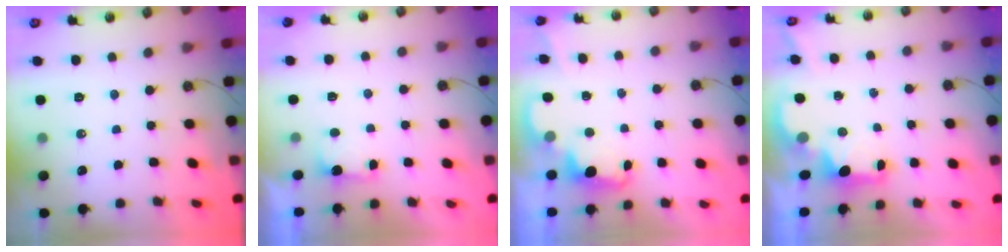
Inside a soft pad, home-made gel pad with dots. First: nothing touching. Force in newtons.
{"total": 2.1, "press": 1.9, "slide": 0.9}
{"total": 2.3, "press": 2.3, "slide": 0.5}
{"total": 2.2, "press": 2.1, "slide": 0.8}